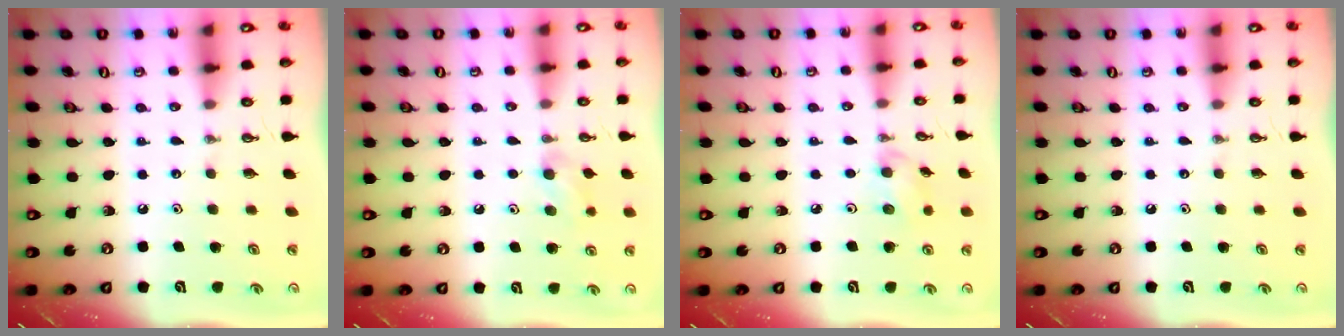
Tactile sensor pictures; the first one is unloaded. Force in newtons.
{"total": 6.5, "press": 6.4, "slide": 1.4}
{"total": 5.4, "press": 5.2, "slide": 1.5}
{"total": 0.0}